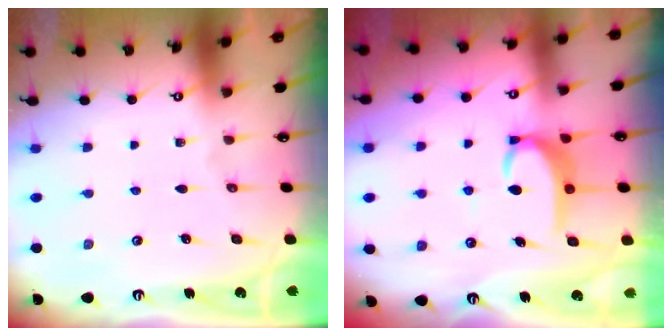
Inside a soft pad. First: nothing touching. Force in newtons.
{"total": 5.1, "press": 5.1, "slide": 0.2}